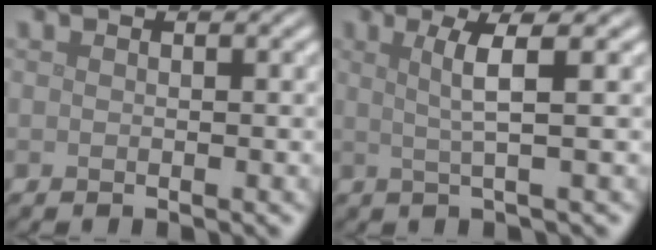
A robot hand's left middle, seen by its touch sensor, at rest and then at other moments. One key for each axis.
{"total": 3.1, "fx": 0.9, "fy": 0.4, "fz": 2.9, "tx": -0.053, "ty": 0.001, "tz": 0.015}